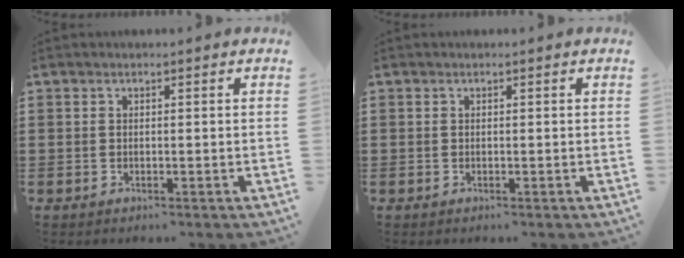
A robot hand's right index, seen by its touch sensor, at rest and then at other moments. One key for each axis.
{"total": 0.0}